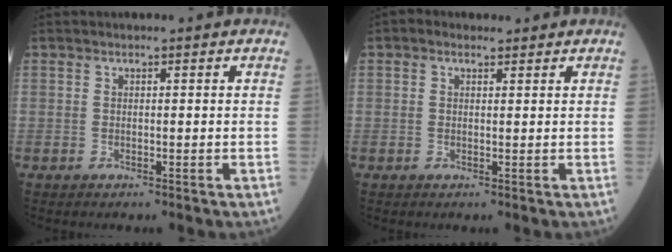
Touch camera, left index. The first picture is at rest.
{"total": 1.6, "force": [1.0, 1.0, 0.7], "torque": [-0.021, 0.015, 0.016]}